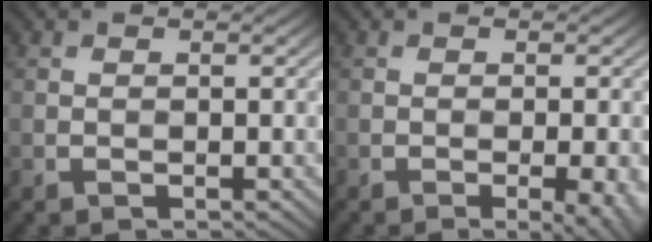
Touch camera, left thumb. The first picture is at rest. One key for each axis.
{"total": 4.2, "fx": -1.5, "fy": 1.0, "fz": 3.8, "tx": -0.049, "ty": 0.000, "tz": -0.016}